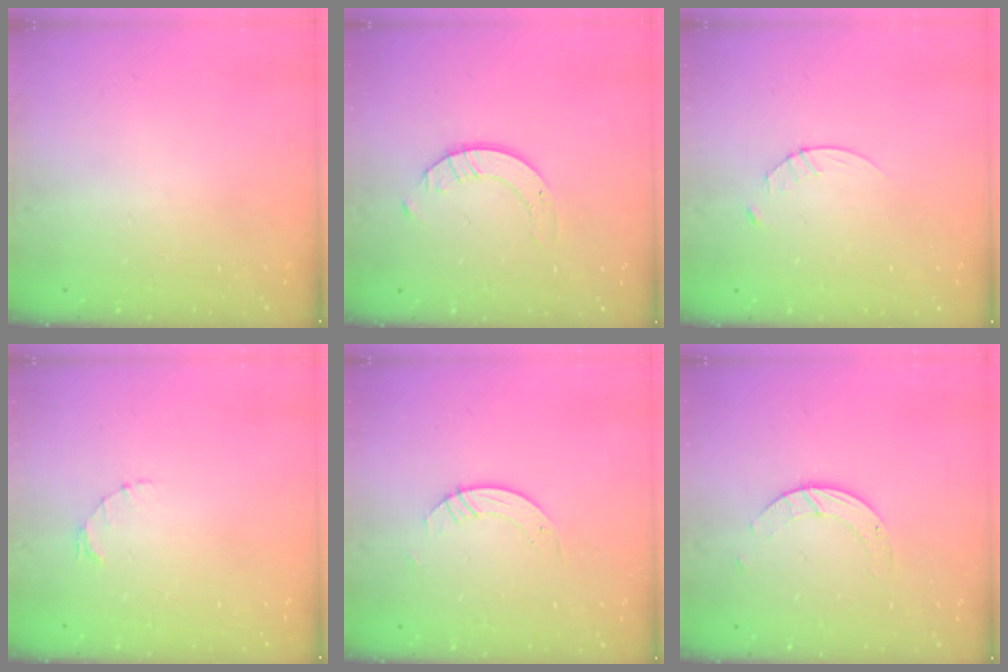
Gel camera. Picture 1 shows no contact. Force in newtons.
{"total": 2.0, "press": 2.0, "slide": 0.2}
{"total": 2.9, "press": 2.9, "slide": 0.4}
{"total": 1.6, "press": 1.5, "slide": 0.3}
{"total": 2.2, "press": 2.2, "slide": 0.2}
{"total": 2.8, "press": 2.8, "slide": 0.3}